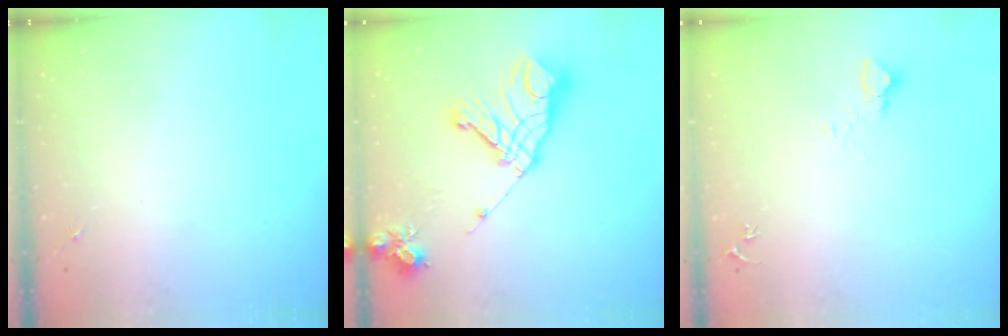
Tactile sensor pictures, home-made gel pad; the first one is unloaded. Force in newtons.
{"total": 19.8, "press": 19.6, "slide": 2.6}
{"total": 4.0, "press": 4.0, "slide": 0.4}